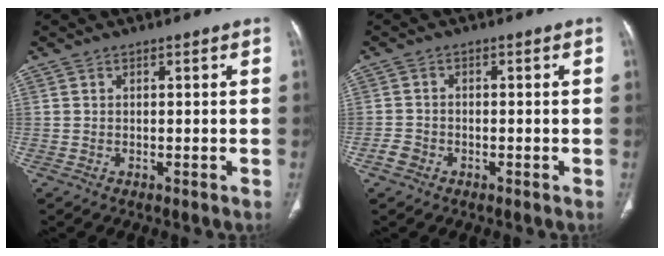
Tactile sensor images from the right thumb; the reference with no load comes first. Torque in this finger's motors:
{"motor_torque": [-0.06, -0.18, -0.24, 0.01, 0.02]}